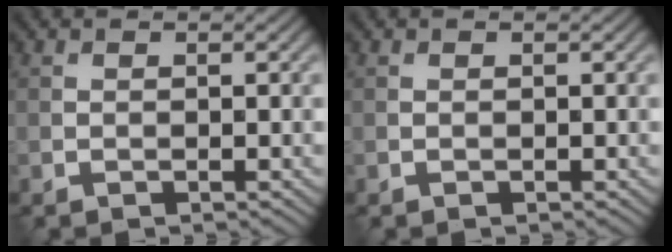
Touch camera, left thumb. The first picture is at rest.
{"total": 0.0}